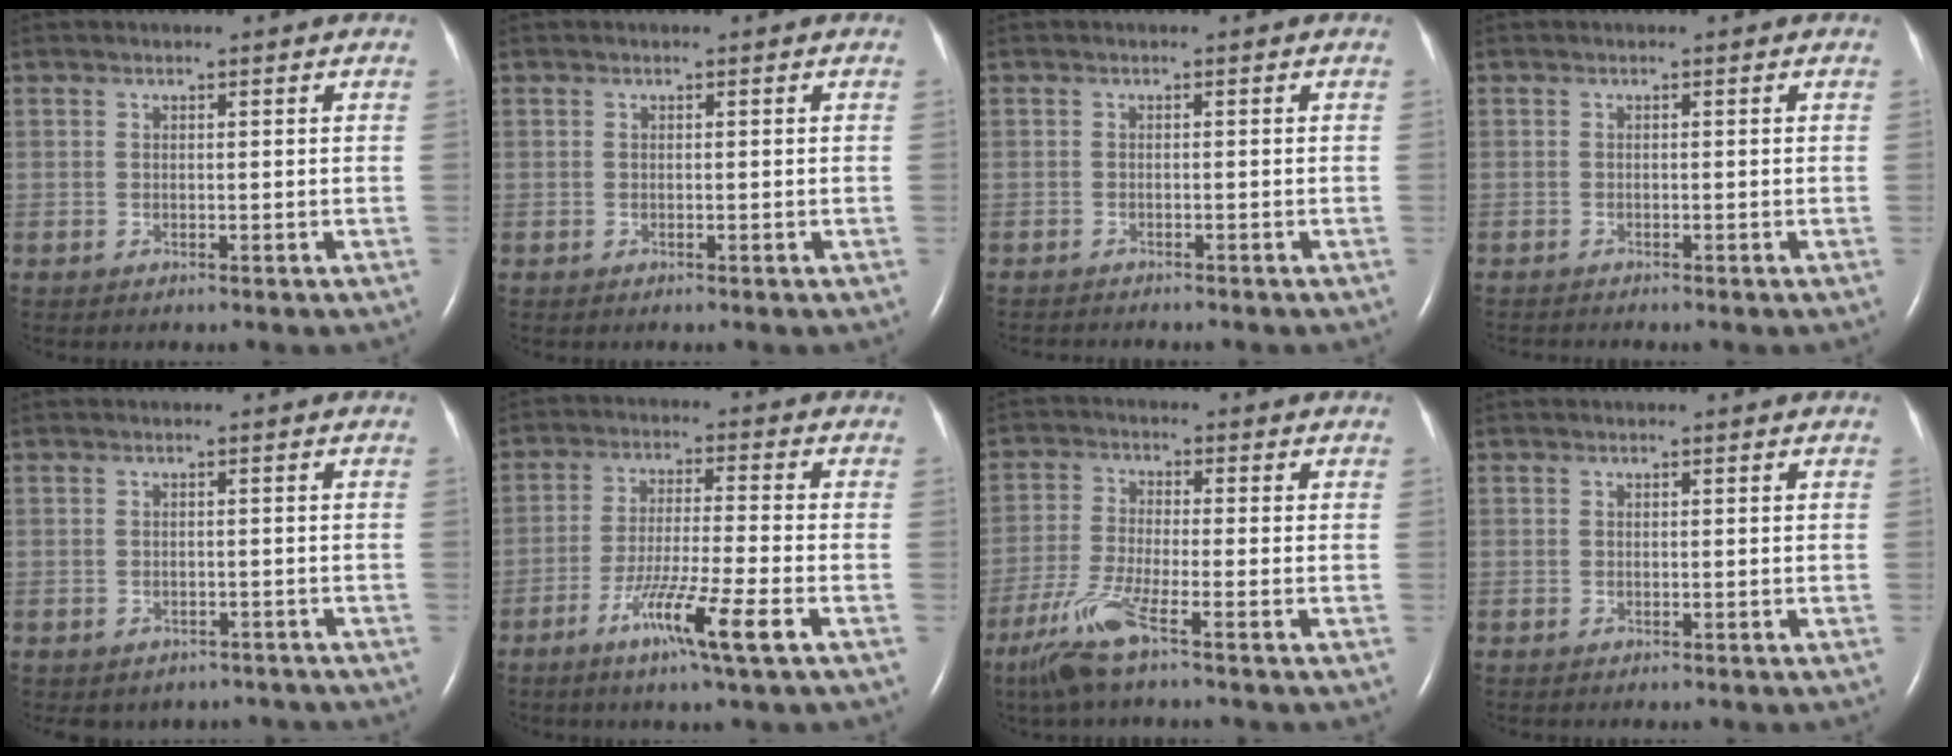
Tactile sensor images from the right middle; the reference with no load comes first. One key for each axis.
{"total": 0.0}
{"total": 3.6, "fx": -3.4, "fy": 0.3, "fz": 1.2, "tx": -0.018, "ty": -0.009, "tz": -0.046}
{"total": 0.9, "fx": -0.8, "fy": -0.4, "fz": -0.1, "tx": -0.003, "ty": -0.004, "tz": -0.016}
{"total": 5.3, "fx": -4.4, "fy": 2.9, "fz": 0.5, "tx": -0.002, "ty": 0.014, "tz": -0.046}
{"total": 9.4, "fx": -4.8, "fy": -0.7, "fz": 8.1, "tx": -0.148, "ty": -0.020, "tz": -0.088}
{"total": 7.4, "fx": -4.6, "fy": -0.1, "fz": 5.7, "tx": -0.128, "ty": -0.022, "tz": -0.097}
{"total": 0.0}